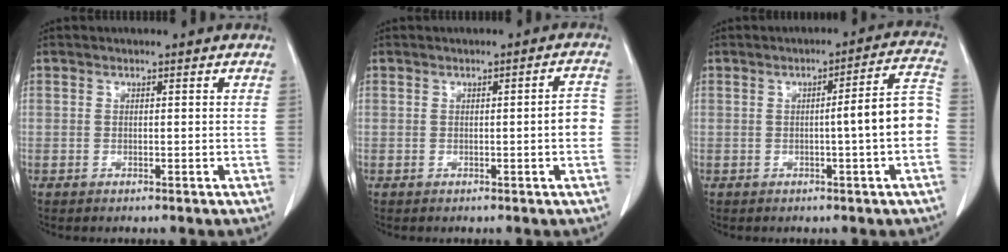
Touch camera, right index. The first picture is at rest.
{"total": 3.0, "force": [-0.4, 0.3, 3.0], "torque": [-0.032, 0.003, -0.008]}
{"total": 8.0, "force": [-1.3, -0.4, 7.9], "torque": [-0.099, 0.020, -0.021]}